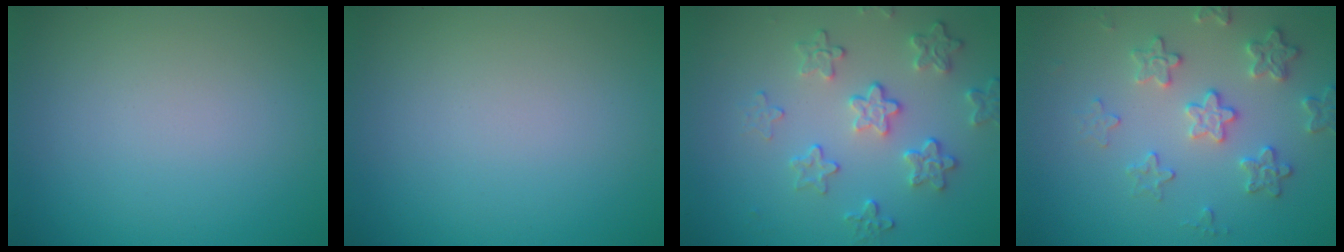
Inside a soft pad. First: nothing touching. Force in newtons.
{"total": 0.0}
{"total": 3.9, "press": 3.2, "slide": 2.2}
{"total": 3.3, "press": 3.2, "slide": 0.8}